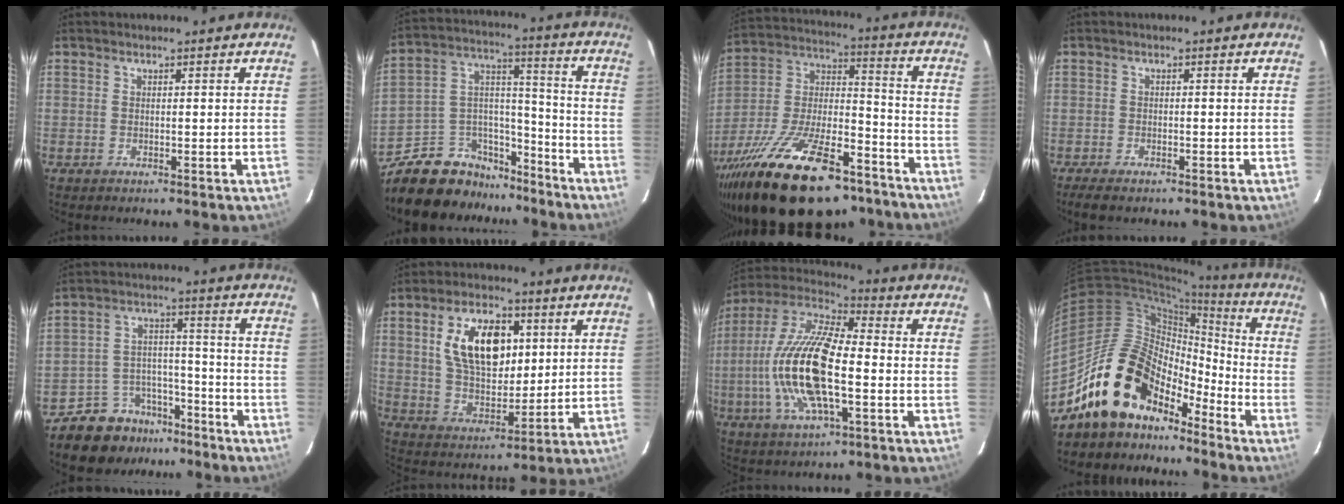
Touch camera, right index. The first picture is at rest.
{"total": 20.1, "force": [-15.1, 11.0, 7.5], "torque": [-0.172, 0.074, -0.233]}
{"total": 31.9, "force": [-22.0, 12.5, 19.5], "torque": [-0.365, -0.009, -0.337]}
{"total": 3.7, "force": [-2.9, 1.0, 2.0], "torque": [-0.050, -0.013, -0.052]}
{"total": 10.4, "force": [-8.3, 6.2, 1.3], "torque": [-0.036, 0.048, -0.121]}
{"total": 14.6, "force": [4.3, 8.3, 11.2], "torque": [-0.200, 0.015, 0.086]}
{"total": 20.4, "force": [-3.2, 7.4, 18.8], "torque": [-0.382, -0.004, -0.070]}
{"total": 17.2, "force": [-12.9, 9.0, 6.9], "torque": [-0.132, 0.028, -0.223]}